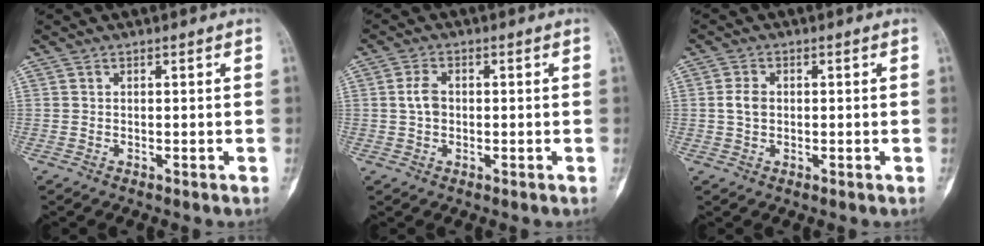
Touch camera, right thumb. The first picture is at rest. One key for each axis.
{"total": 3.4, "fx": 0.1, "fy": 2.4, "fz": 2.4, "tx": -0.043, "ty": 0.007, "tz": 0.000}
{"total": 3.1, "fx": 0.2, "fy": 2.2, "fz": 2.1, "tx": -0.039, "ty": 0.005, "tz": 0.002}